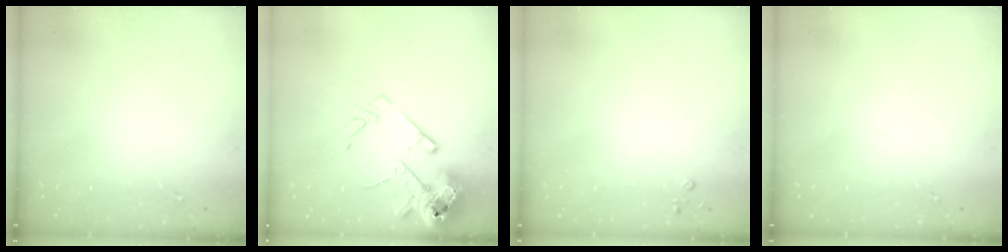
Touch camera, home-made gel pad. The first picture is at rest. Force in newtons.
{"total": 15.2, "press": 14.9, "slide": 2.8}
{"total": 2.2, "press": 2.2, "slide": 0.3}
{"total": 0.0}